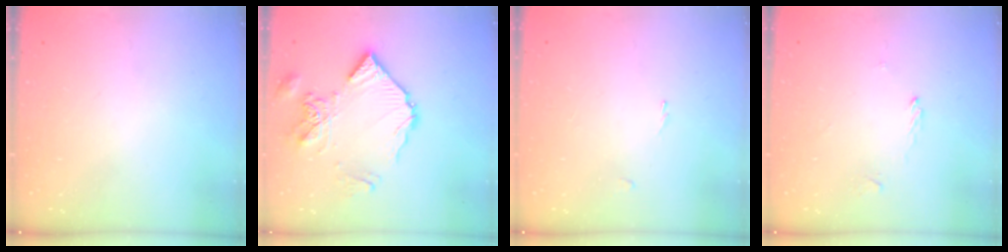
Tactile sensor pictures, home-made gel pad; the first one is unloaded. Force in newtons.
{"total": 12.0, "press": 11.9, "slide": 1.4}
{"total": 0.7, "press": 0.5, "slide": 0.4}
{"total": 1.9, "press": 1.8, "slide": 0.5}